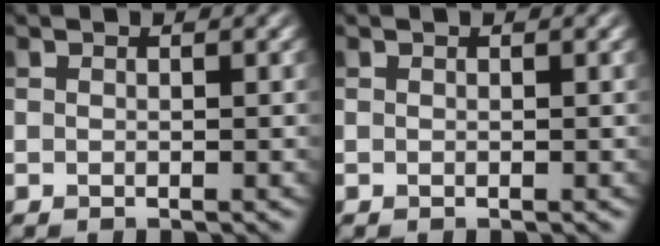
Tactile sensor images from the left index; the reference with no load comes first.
{"total": 0.0}